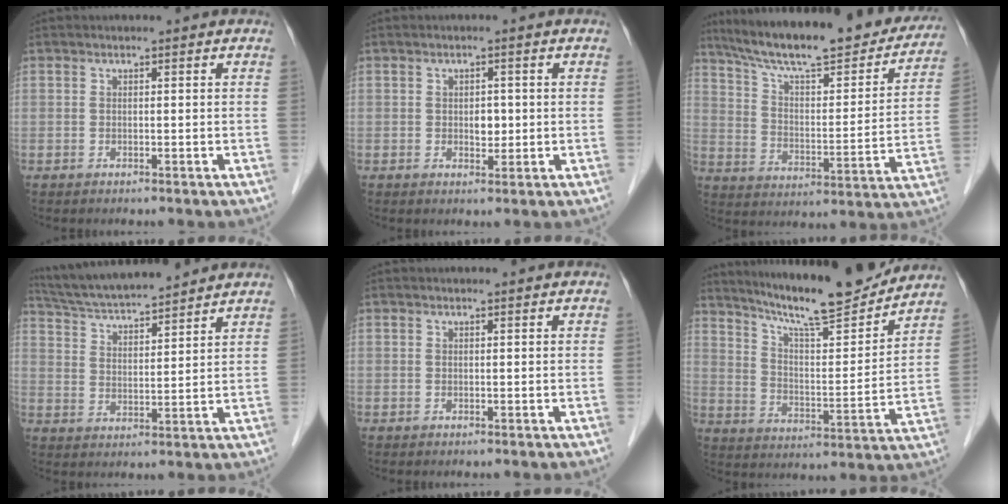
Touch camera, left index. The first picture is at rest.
{"total": 2.1, "force": [0.0, 1.4, 1.5], "torque": [-0.023, 0.000, 0.003]}
{"total": 26.6, "force": [22.7, 4.7, 12.9], "torque": [-0.201, -0.017, 0.316]}
{"total": 13.8, "force": [12.7, 0.8, 5.3], "torque": [-0.100, 0.021, 0.215]}
{"total": 0.5, "force": [0.5, 0.0, 0.1], "torque": [-0.004, 0.003, 0.009]}
{"total": 17.4, "force": [15.8, 0.9, 7.2], "torque": [-0.119, -0.012, 0.242]}